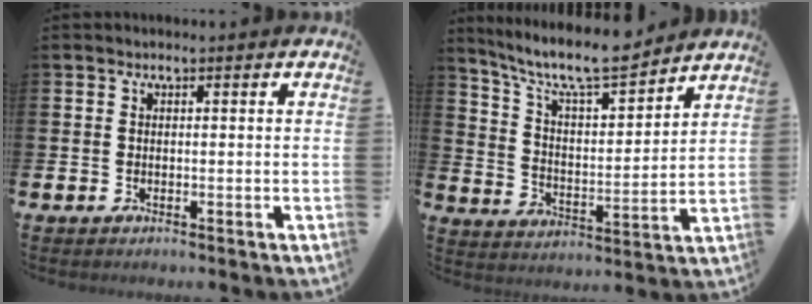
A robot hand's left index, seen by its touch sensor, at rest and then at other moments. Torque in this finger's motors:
{"motor_torque": [0.99, -1.15, 0.43, 0.21]}